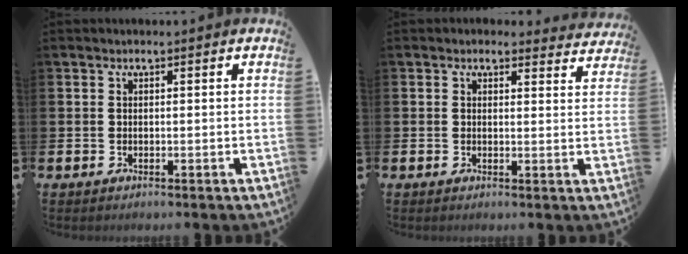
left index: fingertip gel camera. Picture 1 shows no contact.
{"total": 2.2, "force": [2.1, 0.8, 0.0], "torque": [0.001, -0.011, 0.034]}